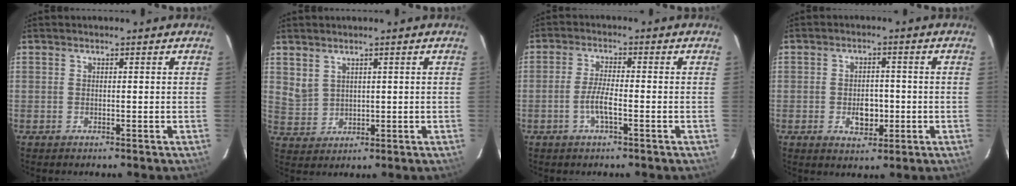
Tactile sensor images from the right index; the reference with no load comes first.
{"total": 3.9, "force": [2.5, 2.7, 1.1], "torque": [-0.019, 0.004, 0.066]}
{"total": 4.2, "force": [-1.7, 0.7, 3.7], "torque": [-0.078, -0.001, -0.033]}
{"total": 5.1, "force": [-1.2, 3.7, 3.3], "torque": [-0.057, 0.001, -0.011]}